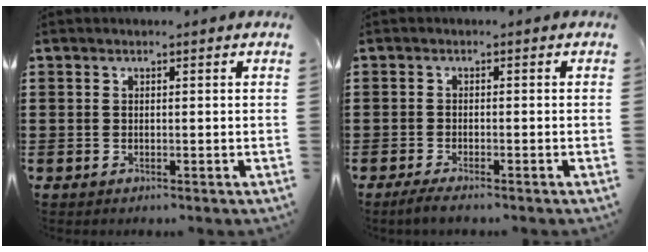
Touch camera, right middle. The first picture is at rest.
{"total": 1.8, "force": [-1.5, 0.3, 0.9], "torque": [-0.023, 0.000, -0.032]}